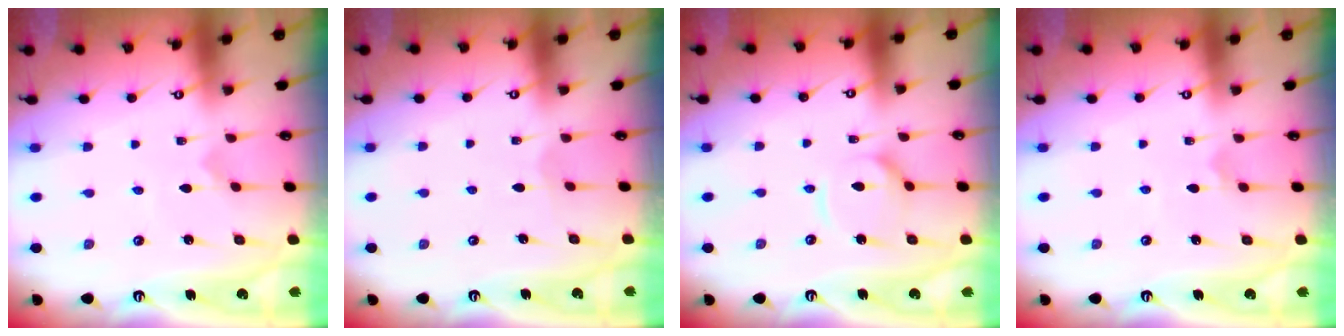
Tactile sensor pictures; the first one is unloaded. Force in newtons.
{"total": 2.8, "press": 2.8, "slide": 0.2}
{"total": 8.4, "press": 8.4, "slide": 0.7}
{"total": 2.3, "press": 2.3, "slide": 0.2}